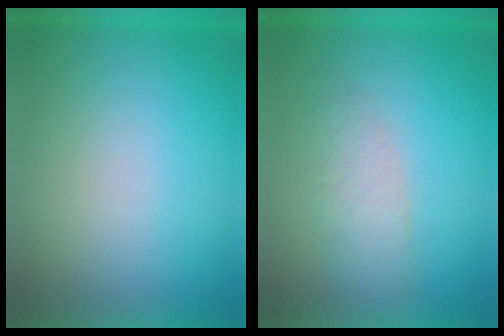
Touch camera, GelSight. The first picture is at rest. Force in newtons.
{"total": 2.9}